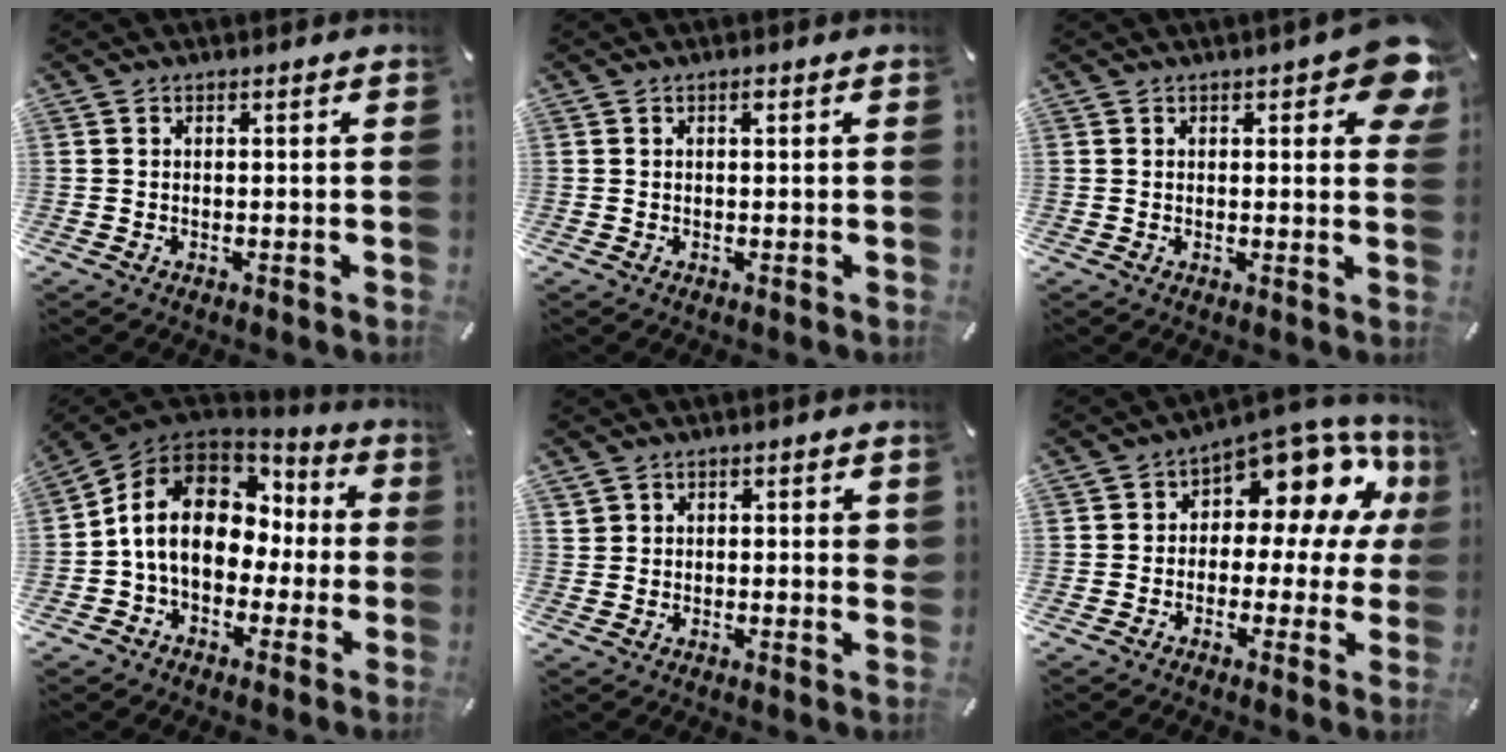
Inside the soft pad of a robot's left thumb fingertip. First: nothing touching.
{"total": 0.9, "force": [0.3, 0.4, 0.7], "torque": [-0.015, 0.003, 0.005]}
{"total": 7.7, "force": [3.9, 3.0, 5.9], "torque": [-0.070, -0.018, 0.062]}
{"total": 15.3, "force": [1.1, 11.8, 9.7], "torque": [-0.191, 0.008, 0.020]}
{"total": 2.6, "force": [1.6, 1.7, 1.1], "torque": [-0.017, 0.001, 0.029]}
{"total": 11.9, "force": [6.4, 6.8, 7.4], "torque": [-0.102, -0.061, 0.109]}